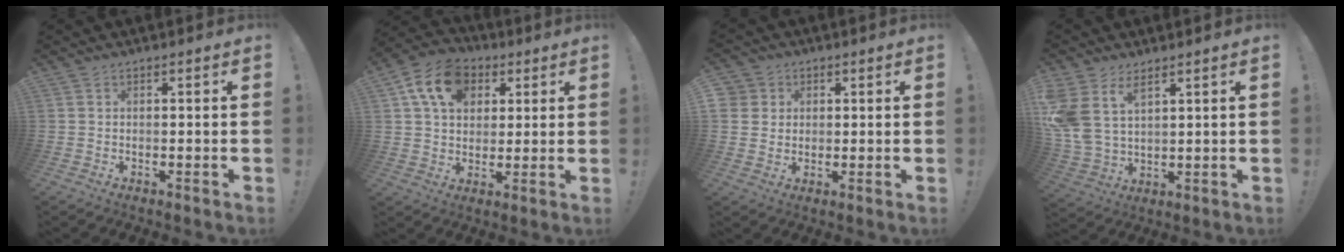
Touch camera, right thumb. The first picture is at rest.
{"total": 15.1, "force": [6.0, 11.2, 8.2], "torque": [-0.121, -0.015, 0.113]}
{"total": 5.4, "force": [1.6, 5.0, 1.1], "torque": [-0.021, -0.010, 0.030]}
{"total": 9.7, "force": [5.4, 5.9, 5.4], "torque": [-0.112, -0.032, 0.109]}